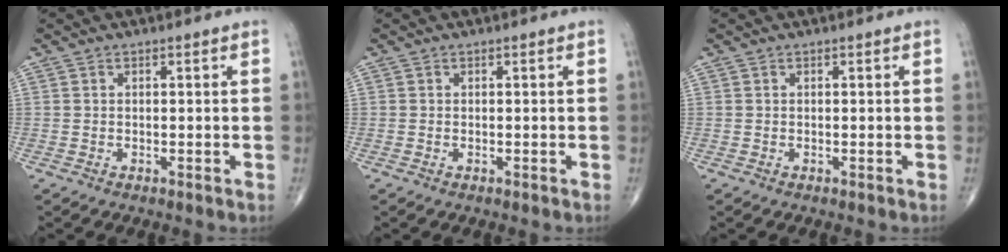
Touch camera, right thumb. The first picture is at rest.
{"total": 0.0}
{"total": 0.0}